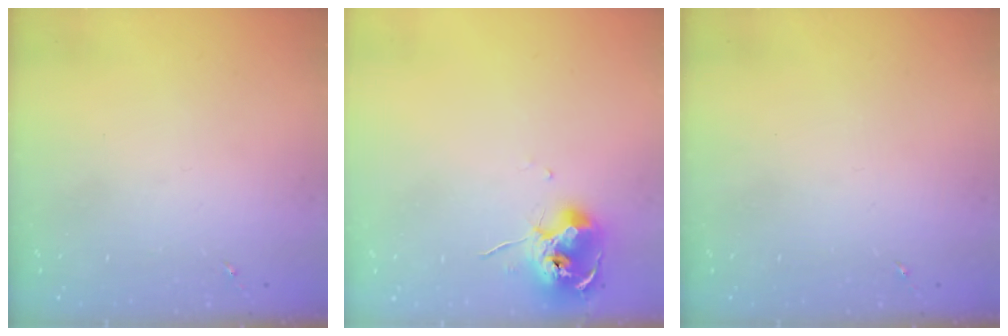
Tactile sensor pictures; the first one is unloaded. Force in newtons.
{"total": 10.5, "press": 10.4, "slide": 1.0}
{"total": 0.0}